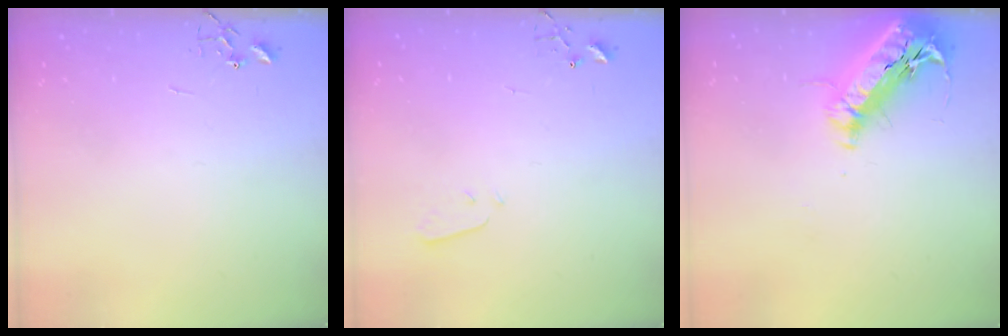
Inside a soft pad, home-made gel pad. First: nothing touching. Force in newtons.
{"total": 2.2, "press": 2.1, "slide": 0.3}
{"total": 21.2, "press": 20.8, "slide": 4.0}